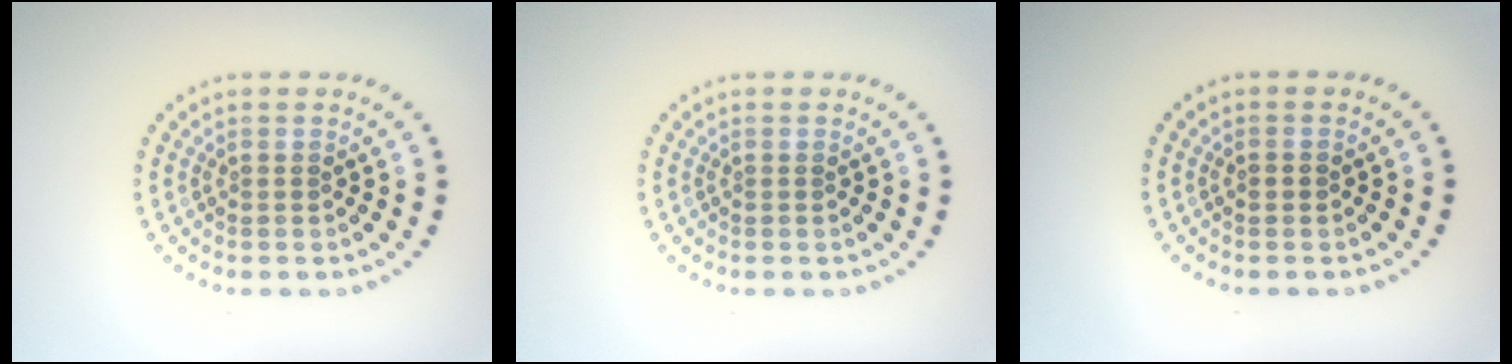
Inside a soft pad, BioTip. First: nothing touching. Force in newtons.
{"total": 0.0}
{"total": 1.0, "press": 1.0, "slide": 0.2}